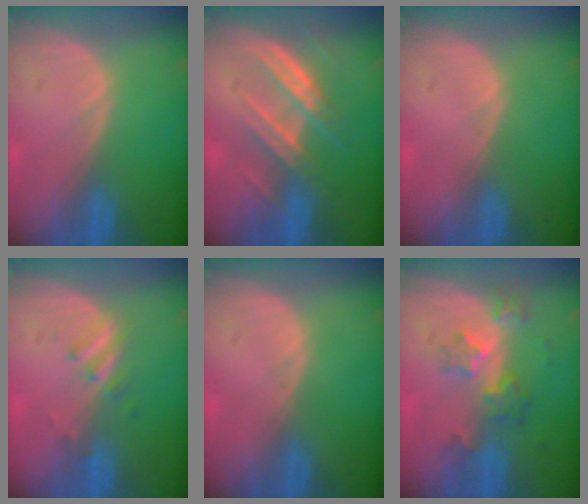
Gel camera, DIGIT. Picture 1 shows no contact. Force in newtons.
{"total": 7.2, "press": 6.7, "slide": 2.7}
{"total": 0.0}
{"total": 2.8, "press": 2.6, "slide": 1.2}
{"total": 0.0}
{"total": 6.0, "press": 5.4, "slide": 2.7}